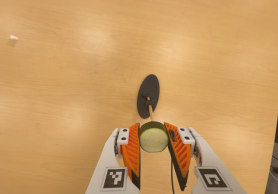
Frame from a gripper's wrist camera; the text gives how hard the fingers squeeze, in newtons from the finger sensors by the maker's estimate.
{"total": 12.3, "left": 11.6, "right": 13.0}